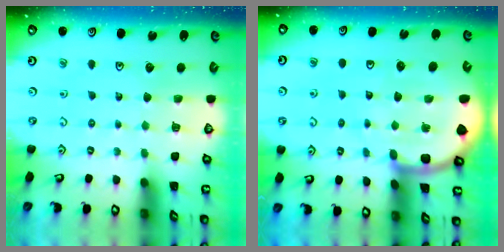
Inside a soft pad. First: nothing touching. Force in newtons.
{"total": 8.8, "press": 8.7, "slide": 1.3}